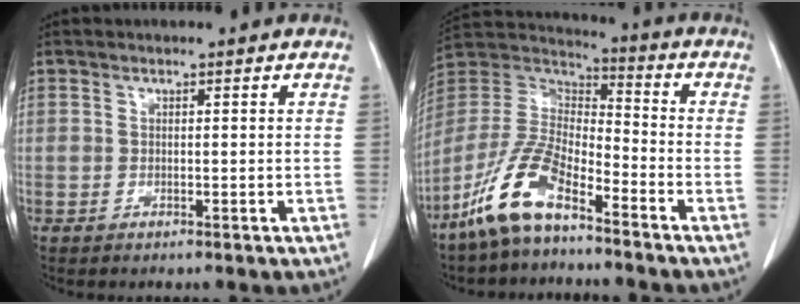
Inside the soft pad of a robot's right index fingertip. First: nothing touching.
{"total": 12.5, "force": [-8.4, 3.7, 8.5], "torque": [-0.189, 0.007, -0.167]}